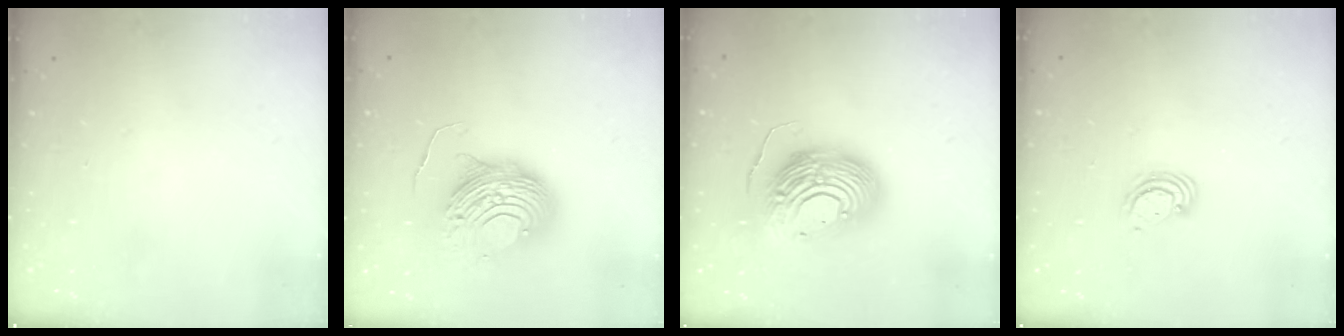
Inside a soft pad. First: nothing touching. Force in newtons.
{"total": 12.7, "press": 12.7, "slide": 1.3}
{"total": 17.4, "press": 17.3, "slide": 1.8}
{"total": 2.4, "press": 2.4, "slide": 0.2}